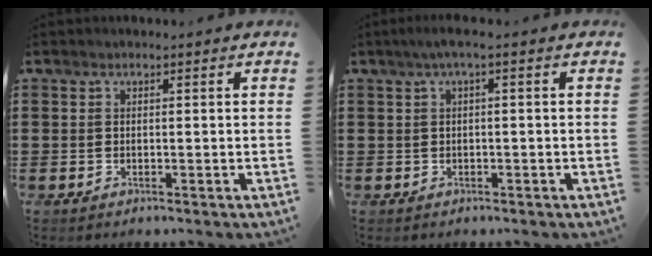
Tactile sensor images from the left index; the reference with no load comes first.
{"total": 2.0, "force": [-0.3, 0.0, 2.0], "torque": [-0.034, 0.000, -0.007]}